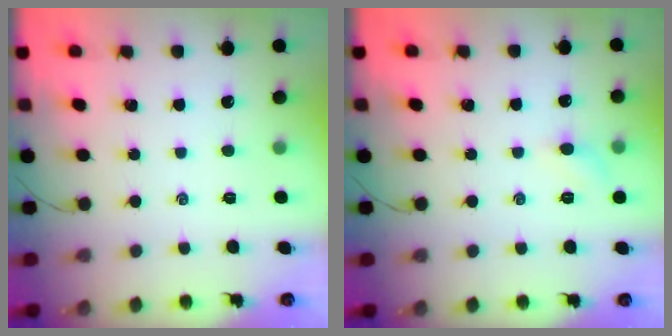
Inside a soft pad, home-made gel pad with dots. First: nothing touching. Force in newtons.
{"total": 5.1, "press": 4.8, "slide": 1.7}